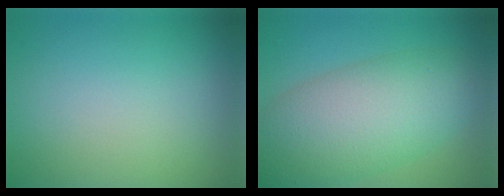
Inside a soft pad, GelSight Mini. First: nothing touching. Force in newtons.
{"total": 9.4, "press": 9.4, "slide": 0.4}